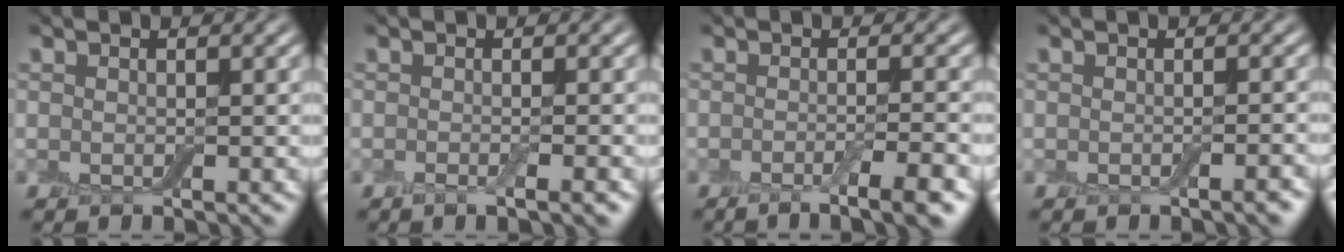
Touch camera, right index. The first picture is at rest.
{"total": 2.0, "force": [-0.8, 0.5, 1.7], "torque": [-0.017, -0.003, -0.013]}
{"total": 4.6, "force": [-2.6, 1.0, 3.7], "torque": [-0.045, -0.002, -0.042]}
{"total": 1.1, "force": [-0.6, 0.2, 0.9], "torque": [-0.009, 0.001, -0.009]}